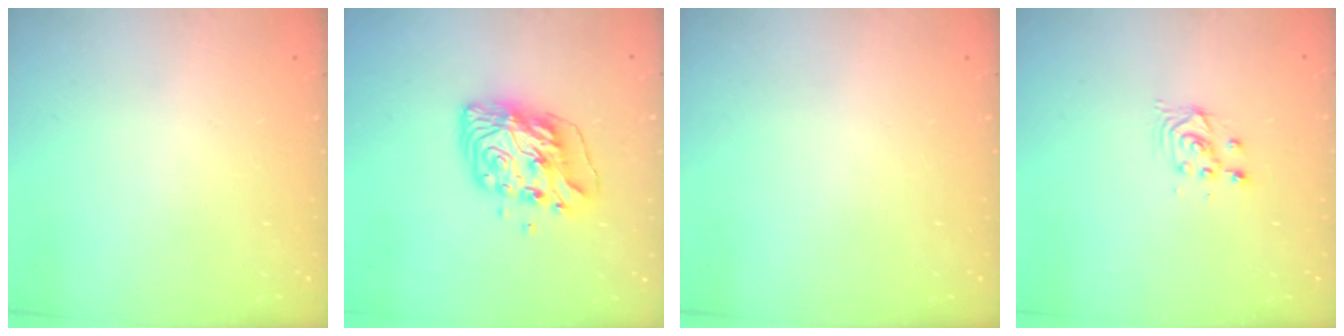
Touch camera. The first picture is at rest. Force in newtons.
{"total": 10.5, "press": 10.4, "slide": 1.7}
{"total": 0.0}
{"total": 2.9, "press": 2.9, "slide": 0.1}